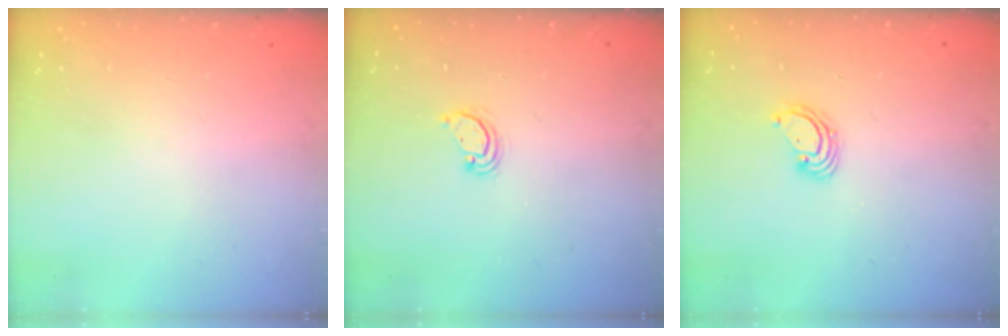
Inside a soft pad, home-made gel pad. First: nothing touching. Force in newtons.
{"total": 2.2, "press": 2.2, "slide": 0.3}
{"total": 3.5, "press": 3.5, "slide": 0.2}